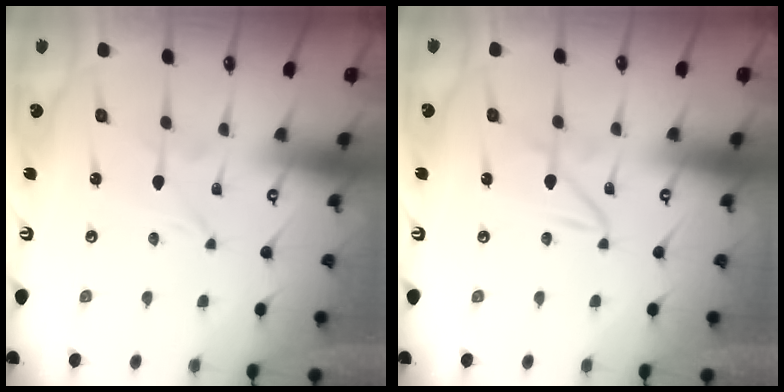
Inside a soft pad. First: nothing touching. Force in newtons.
{"total": 2.9, "press": 2.9, "slide": 0.2}